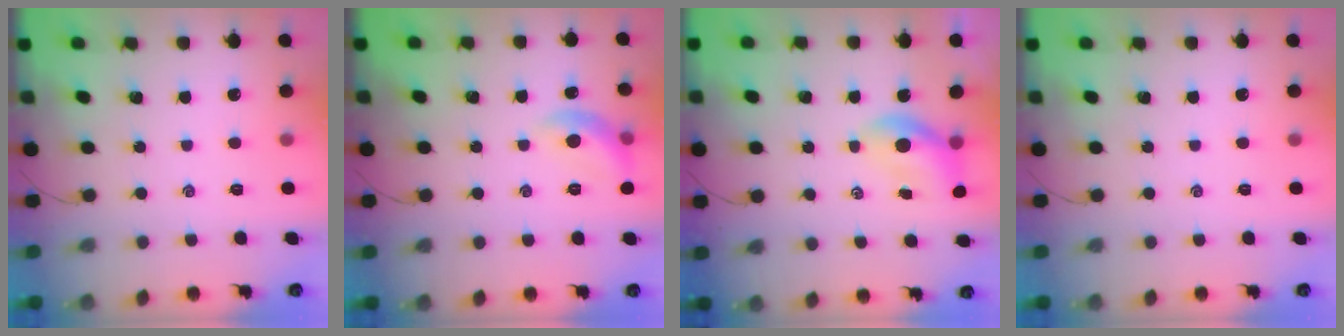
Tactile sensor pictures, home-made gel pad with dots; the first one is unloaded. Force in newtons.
{"total": 9.6, "press": 9.6, "slide": 0.2}
{"total": 5.6, "press": 5.6, "slide": 0.4}
{"total": 0.0}